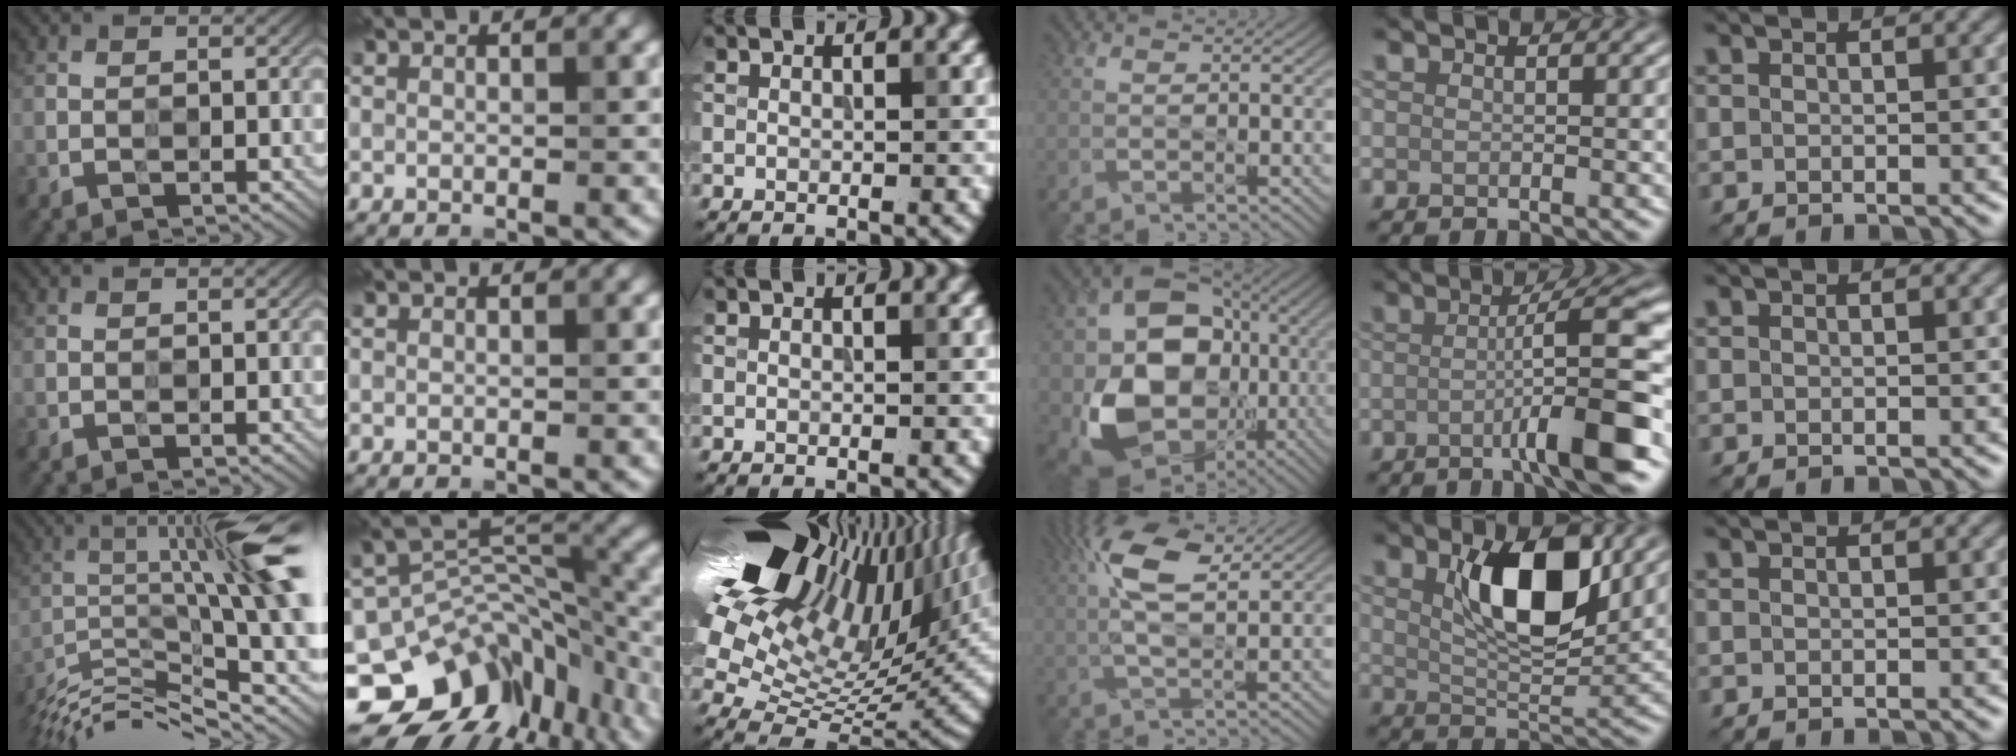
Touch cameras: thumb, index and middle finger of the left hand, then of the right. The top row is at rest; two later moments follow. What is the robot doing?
{"motion": "wipe", "object": "glasses"}